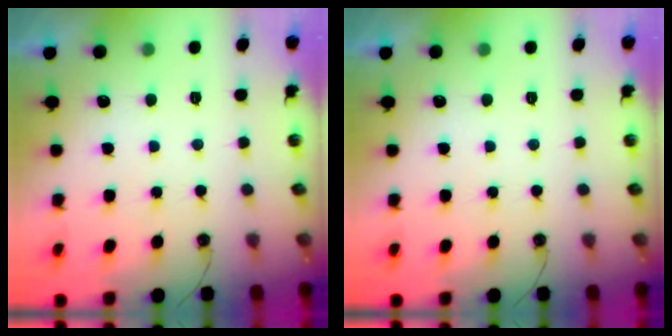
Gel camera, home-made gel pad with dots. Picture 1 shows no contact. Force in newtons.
{"total": 0.0}